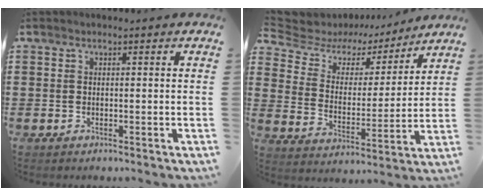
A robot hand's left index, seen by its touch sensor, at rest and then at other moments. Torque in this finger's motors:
{"motor_torque": [2.14, 0.00, 0.16, 0.01]}